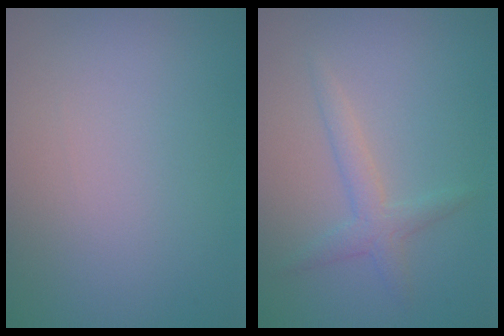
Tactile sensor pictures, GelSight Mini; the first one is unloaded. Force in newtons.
{"total": 2.0, "press": 2.0, "slide": 0.0}